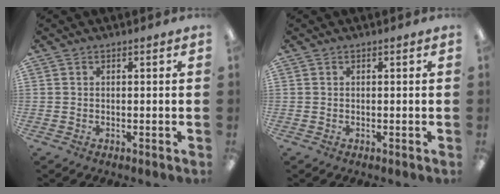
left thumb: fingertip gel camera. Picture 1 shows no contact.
{"total": 0.0}